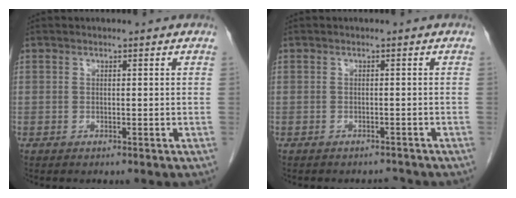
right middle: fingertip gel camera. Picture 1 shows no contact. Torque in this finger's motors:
{"motor_torque": [0.01, 0.00, 0.00, 0.00]}